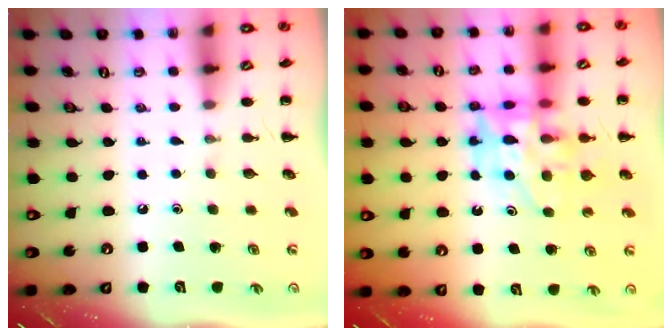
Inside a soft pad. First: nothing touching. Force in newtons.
{"total": 13.9, "press": 13.4, "slide": 3.8}